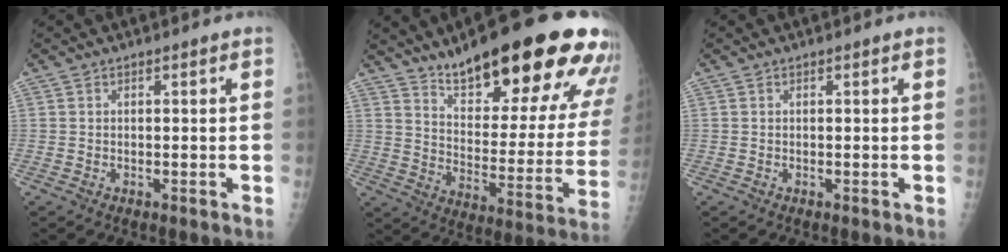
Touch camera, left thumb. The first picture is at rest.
{"total": 27.9, "force": [18.8, 7.9, 19.1], "torque": [-0.233, -0.085, 0.273]}
{"total": 0.0}